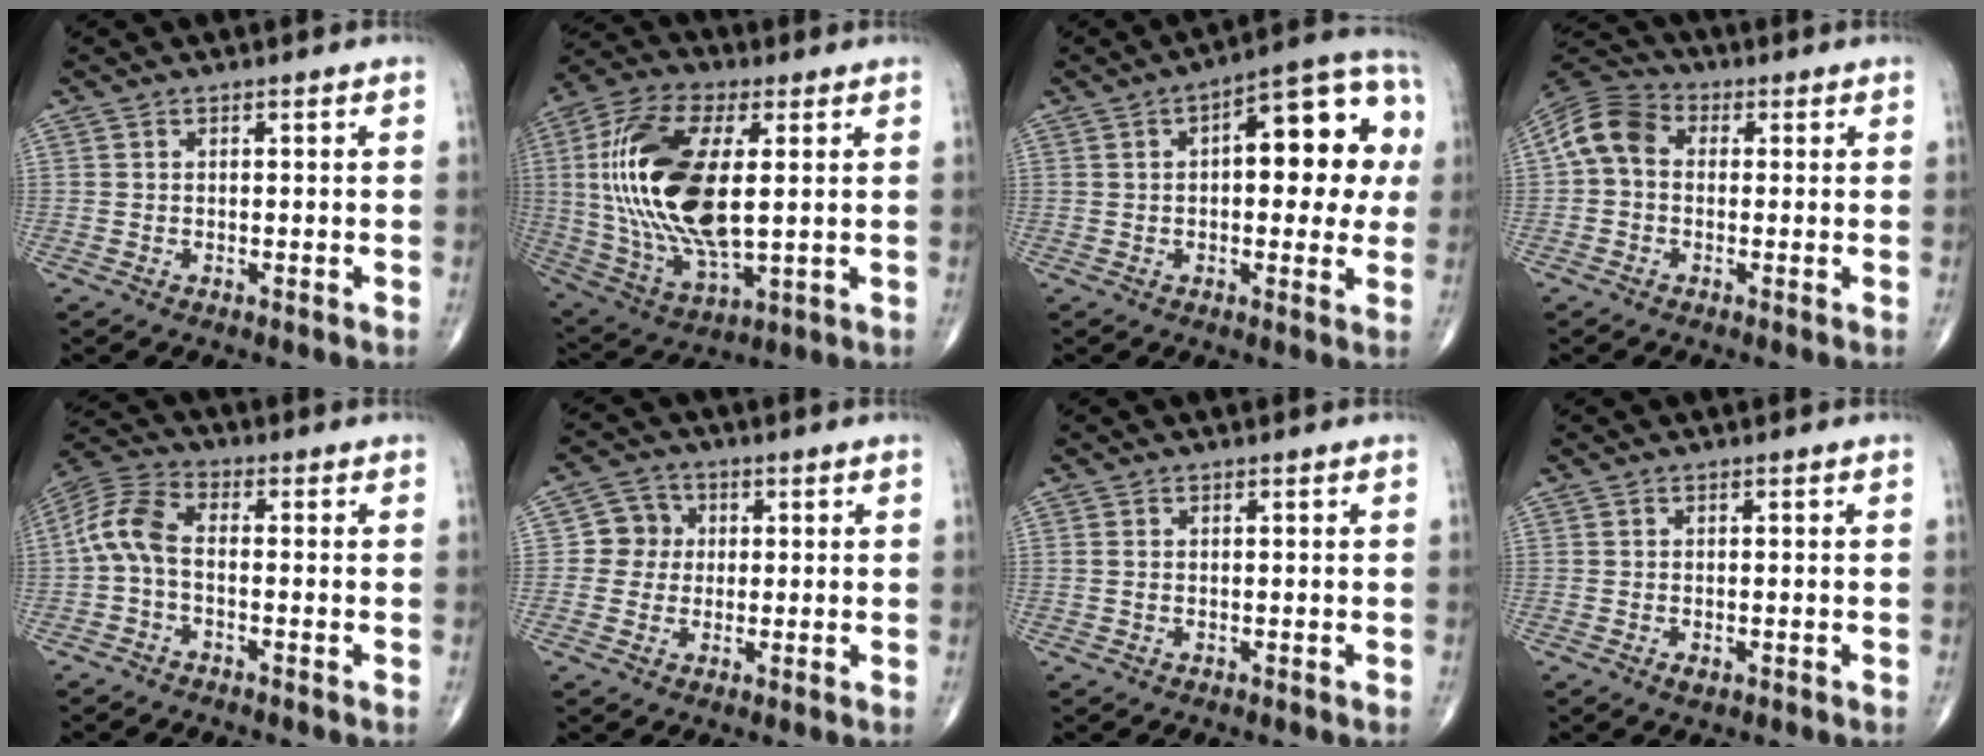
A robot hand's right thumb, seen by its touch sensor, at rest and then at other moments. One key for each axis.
{"total": 23.6, "fx": 2.7, "fy": 10.8, "fz": 20.8, "tx": -0.432, "ty": -0.011, "tz": 0.050}
{"total": 16.9, "fx": 2.5, "fy": 7.4, "fz": 15.0, "tx": -0.150, "ty": 0.028, "tz": 0.024}
{"total": 8.2, "fx": 0.3, "fy": 6.2, "fz": 5.3, "tx": -0.093, "ty": 0.025, "tz": -0.010}
{"total": 7.3, "fx": -1.3, "fy": 3.8, "fz": 6.1, "tx": -0.132, "ty": 0.026, "tz": -0.039}
{"total": 5.3, "fx": 0.3, "fy": 5.1, "fz": 1.4, "tx": 0.009, "ty": 0.009, "tz": -0.004}
{"total": 0.6, "fx": 0.0, "fy": 0.3, "fz": 0.5, "tx": -0.013, "ty": 0.002, "tz": 0.002}
{"total": 1.3, "fx": -0.5, "fy": 0.6, "fz": 1.0, "tx": -0.017, "ty": -0.002, "tz": -0.008}